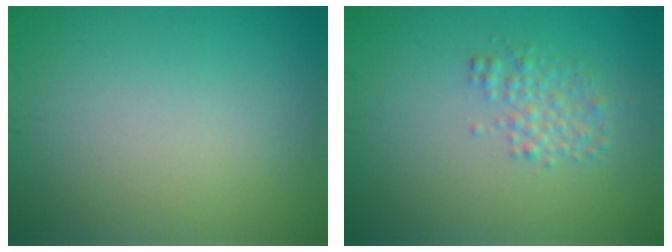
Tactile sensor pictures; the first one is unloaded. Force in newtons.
{"total": 2.0, "press": 2.0, "slide": 0.0}